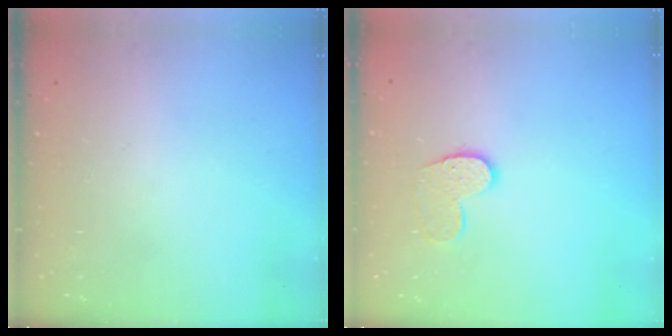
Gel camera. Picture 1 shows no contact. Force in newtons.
{"total": 8.3, "press": 8.3, "slide": 0.4}